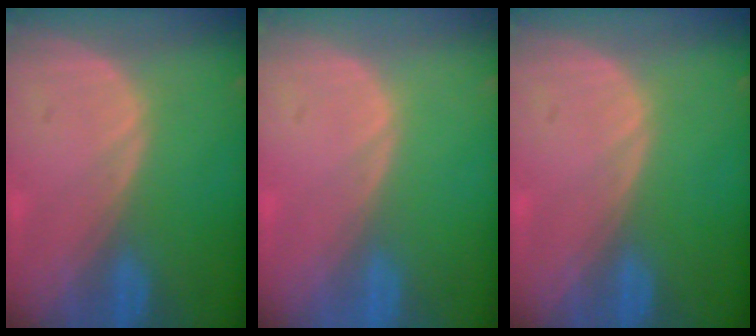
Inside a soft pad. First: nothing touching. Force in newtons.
{"total": 0.0}
{"total": 0.0}